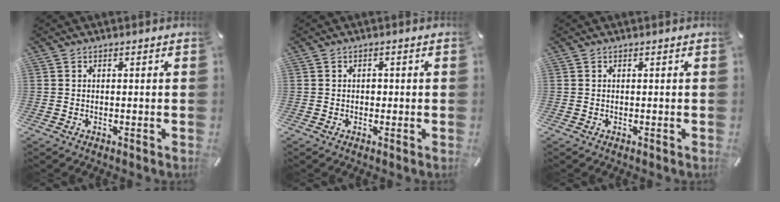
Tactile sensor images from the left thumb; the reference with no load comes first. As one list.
[{"total": 1.0, "force": [-0.1, 0.9, 0.5], "torque": [-0.010, 0.004, -0.003]}, {"total": 0.0}]